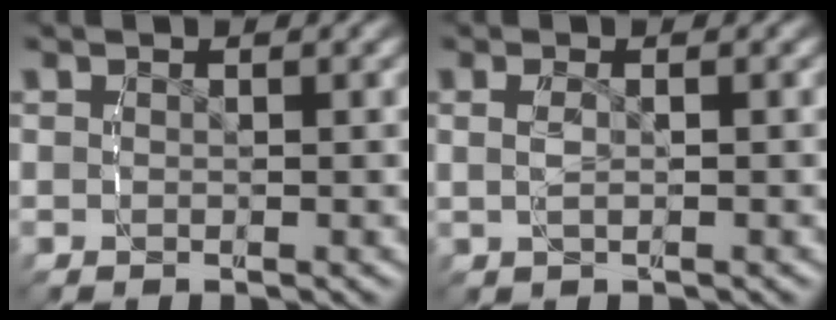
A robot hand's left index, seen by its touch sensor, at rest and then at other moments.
{"total": 1.4, "force": [-0.6, 0.6, 1.2], "torque": [-0.034, -0.003, -0.008]}